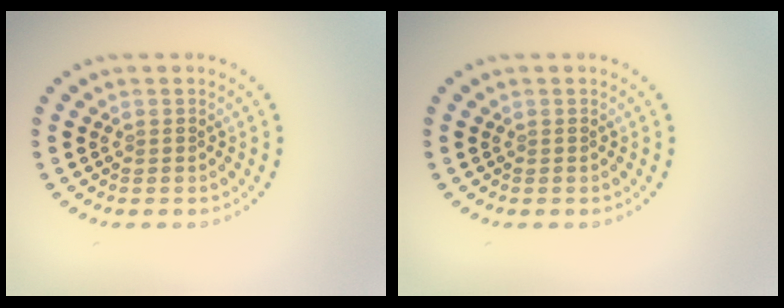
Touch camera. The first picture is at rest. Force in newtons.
{"total": 0.0}